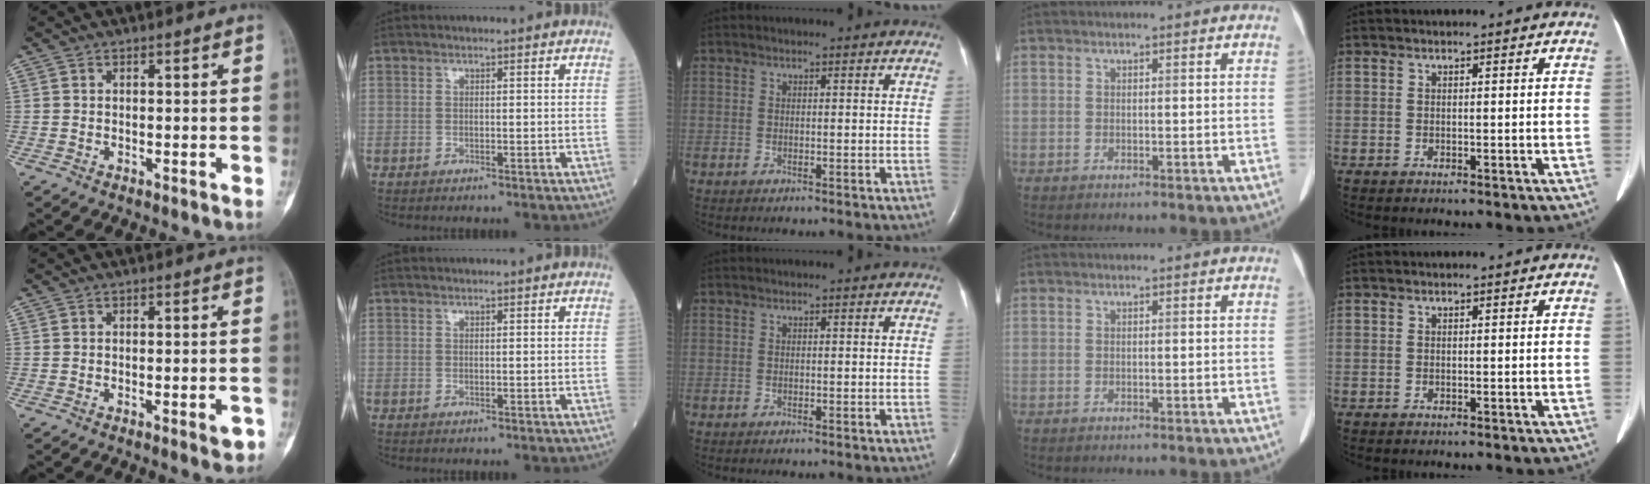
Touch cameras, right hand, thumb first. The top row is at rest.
{"thumb": {"total": 2.7, "force": [-1.3, 0.9, 2.1], "torque": [-0.020, 0.008, -0.015]}}